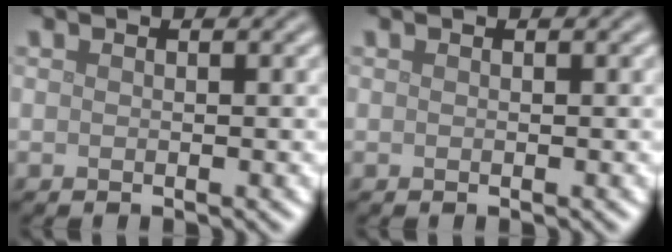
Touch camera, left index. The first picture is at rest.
{"total": 0.0}